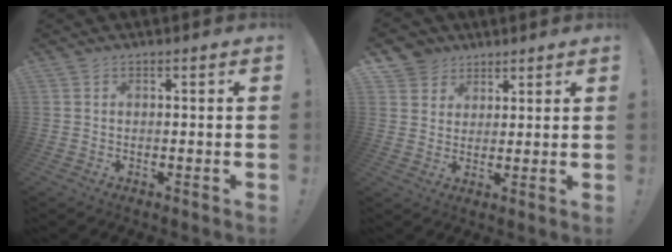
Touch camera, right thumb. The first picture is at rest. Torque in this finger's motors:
{"motor_torque": [0.10, 0.11, 0.05, 0.08, 0.01]}